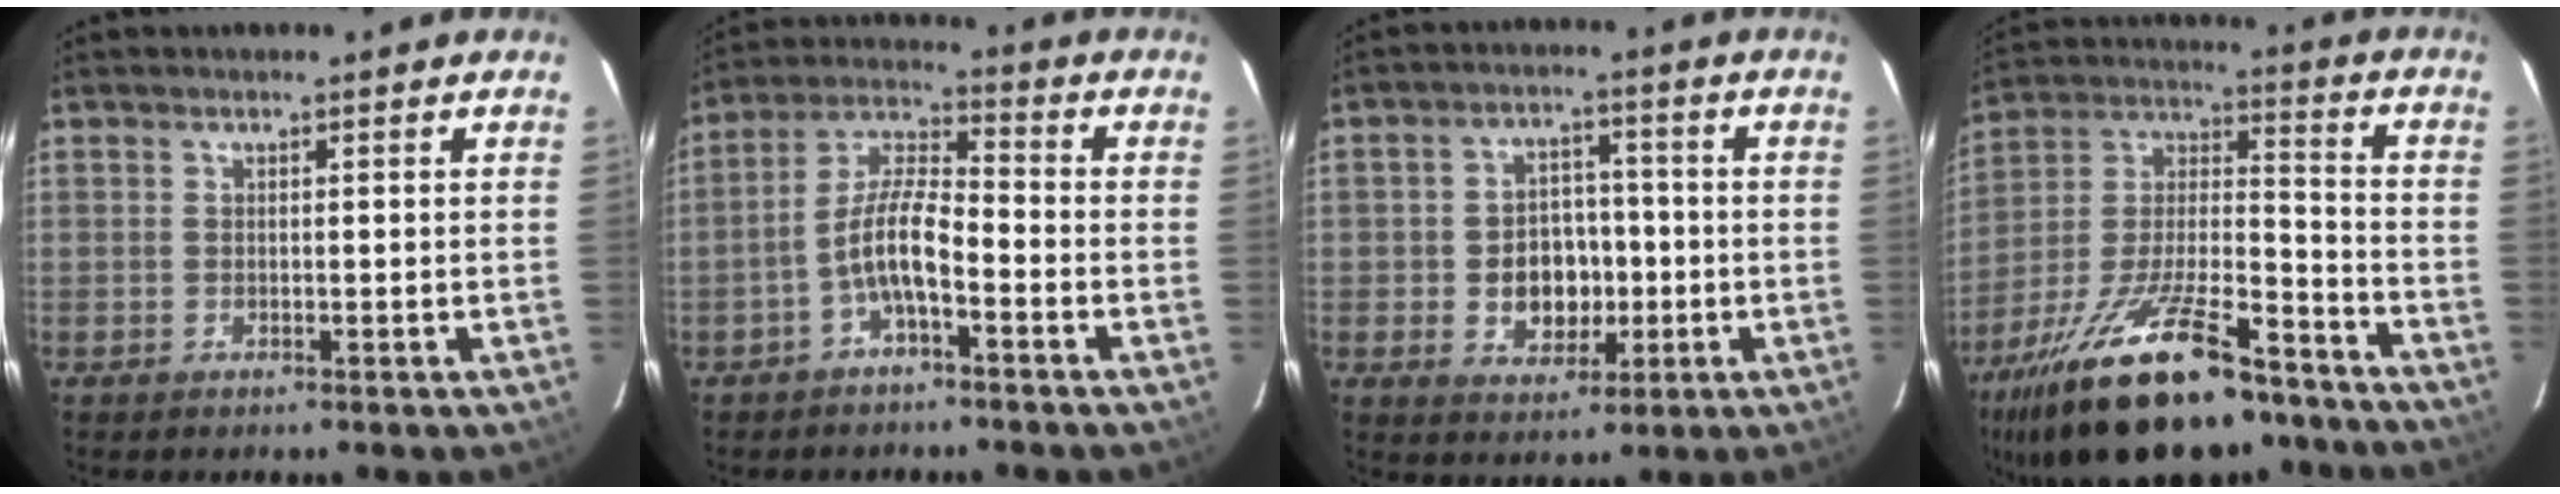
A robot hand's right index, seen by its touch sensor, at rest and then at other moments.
{"total": 8.0, "force": [-3.6, 2.2, 6.8], "torque": [-0.147, 0.015, -0.069]}
{"total": 9.0, "force": [-1.7, 7.1, 5.3], "torque": [-0.113, 0.015, -0.012]}
{"total": 27.1, "force": [-18.6, 9.3, 17.3], "torque": [-0.328, -0.019, -0.292]}